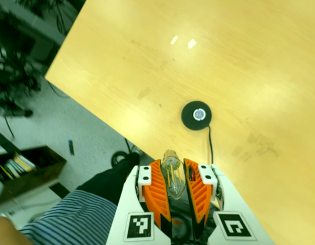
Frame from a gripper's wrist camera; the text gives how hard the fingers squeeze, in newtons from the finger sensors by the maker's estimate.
{"total": 20.9, "left": 24.4, "right": 17.4}